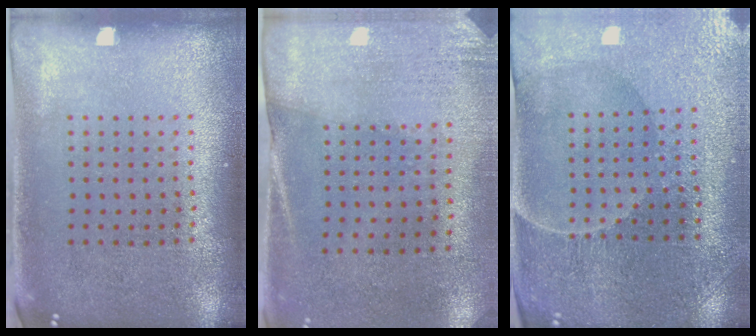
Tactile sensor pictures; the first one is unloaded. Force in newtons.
{"total": 2.7, "press": 2.3, "slide": 1.4}
{"total": 1.5, "press": 1.5, "slide": 0.1}